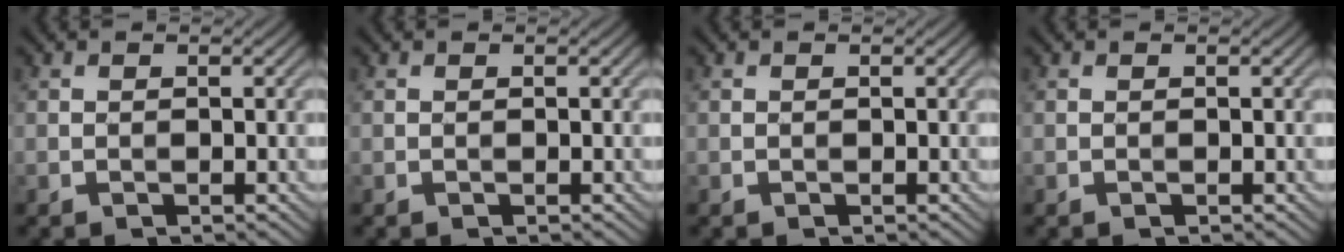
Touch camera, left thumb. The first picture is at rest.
{"total": 0.0}
{"total": 0.0}
{"total": 0.0}